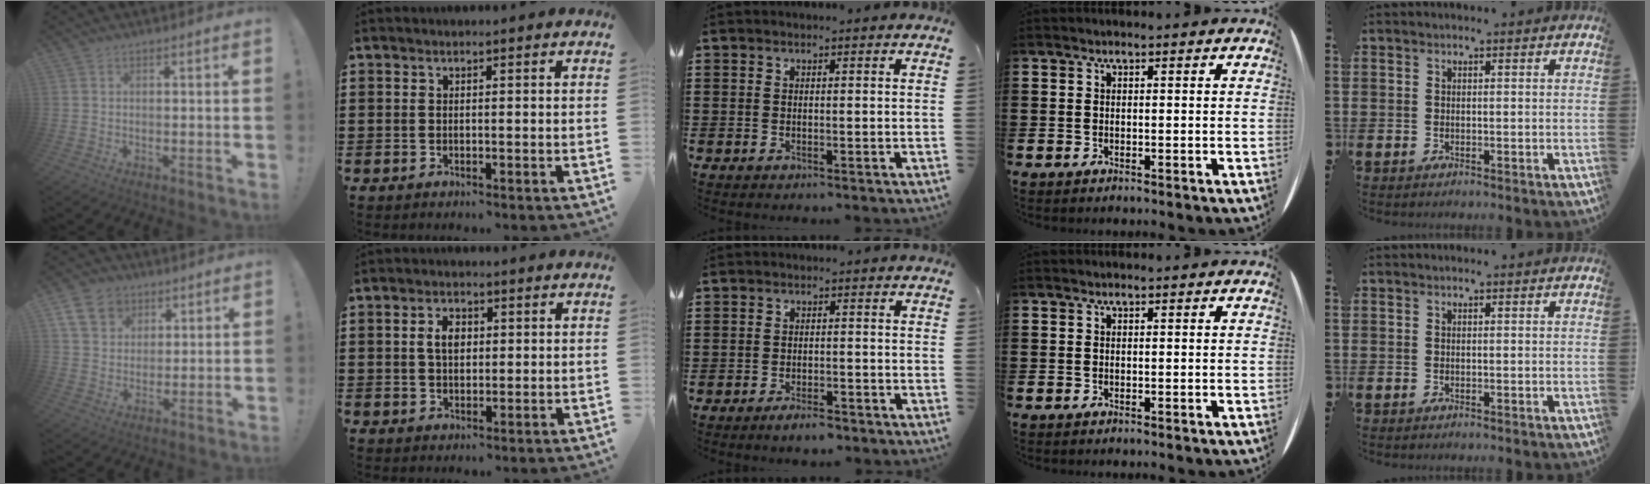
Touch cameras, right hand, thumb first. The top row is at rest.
{"thumb": {"total": 10.9, "force": [5.4, 8.4, 4.4], "torque": [-0.063, -0.025, 0.108]}, "index": {"total": 3.6, "force": [0.6, 2.2, 2.8], "torque": [-0.053, 0.009, 0.006]}, "middle": {"total": 2.5, "force": [-2.2, 0.6, 1.0], "torque": [-0.017, 0.003, -0.041]}}